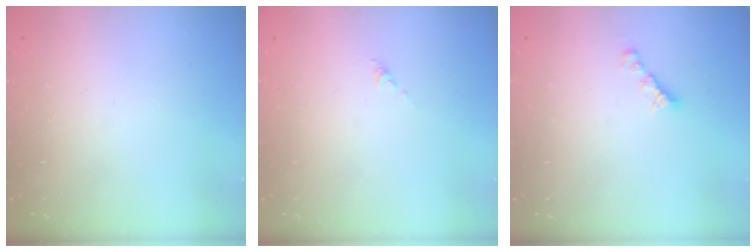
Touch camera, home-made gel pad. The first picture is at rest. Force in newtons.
{"total": 0.0}
{"total": 3.0, "press": 3.0, "slide": 0.1}